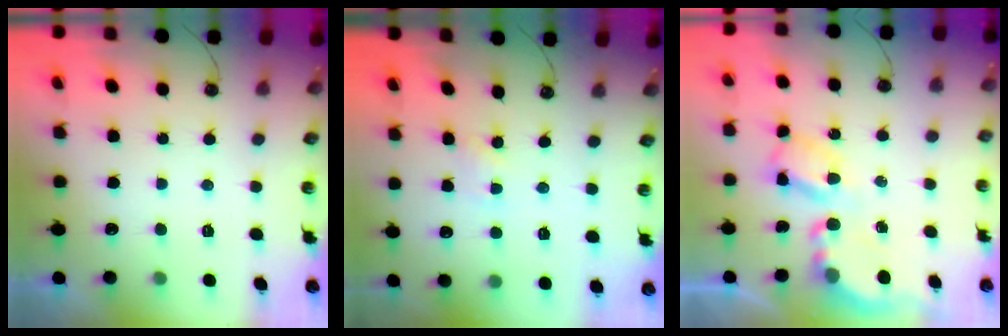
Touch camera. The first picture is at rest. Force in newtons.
{"total": 2.3, "press": 2.3, "slide": 0.3}
{"total": 7.3, "press": 7.3, "slide": 0.5}